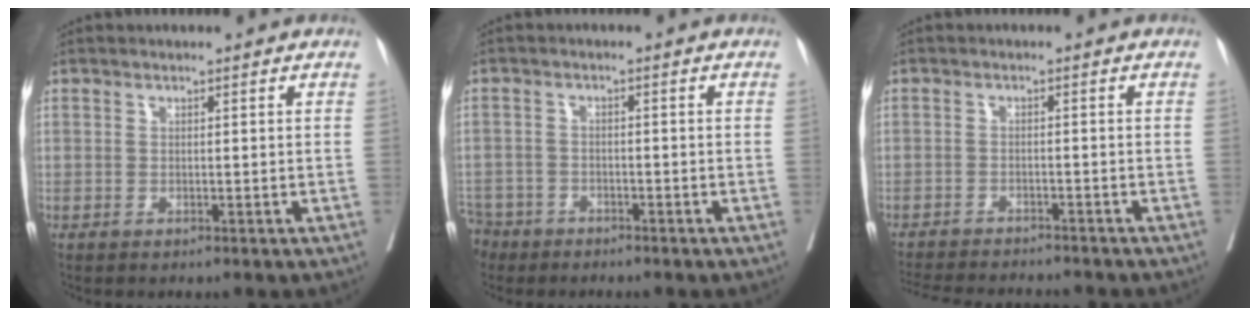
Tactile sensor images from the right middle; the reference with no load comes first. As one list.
[{"total": 6.2, "force": [-5.0, 3.6, 0.6], "torque": [-0.020, -0.005, -0.095]}, {"total": 12.9, "force": [-11.9, 2.1, 4.5], "torque": [-0.083, -0.012, -0.163]}]